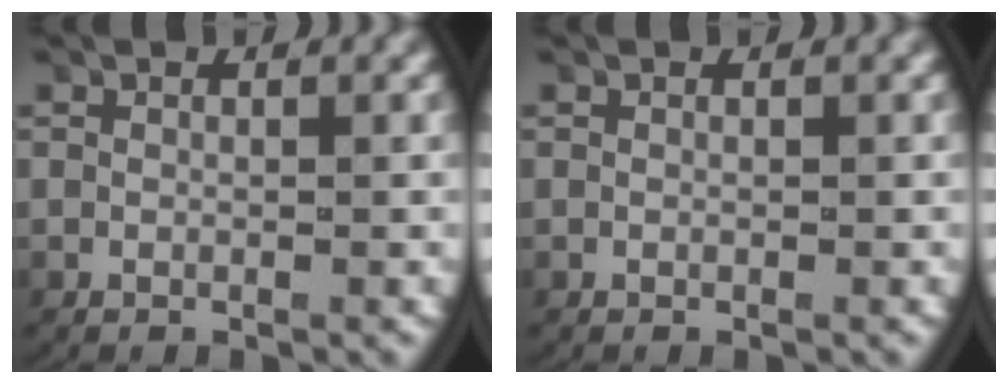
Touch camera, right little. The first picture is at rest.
{"total": 0.0}